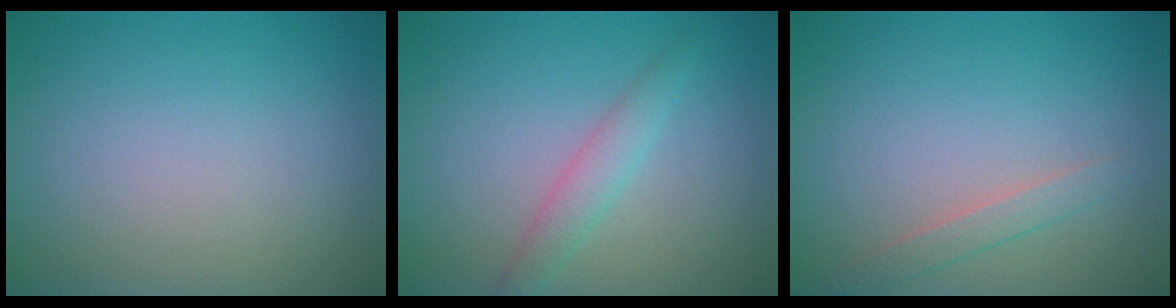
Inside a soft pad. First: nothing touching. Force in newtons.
{"total": 1.6, "press": 1.6, "slide": 0.1}
{"total": 1.4, "press": 1.4, "slide": 0.1}